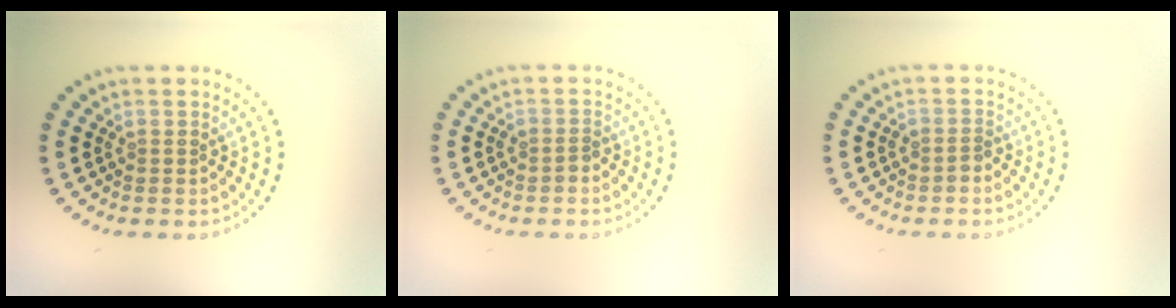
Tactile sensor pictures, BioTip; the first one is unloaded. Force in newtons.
{"total": 0.9, "press": 0.8, "slide": 0.4}
{"total": 0.9, "press": 0.8, "slide": 0.5}